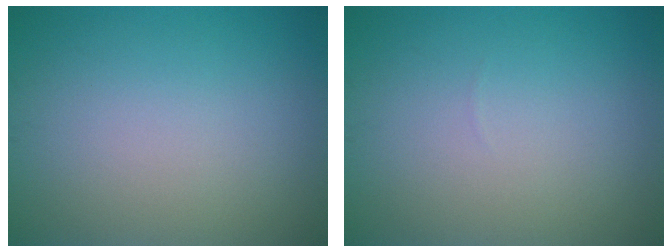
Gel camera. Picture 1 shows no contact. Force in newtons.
{"total": 0.0}